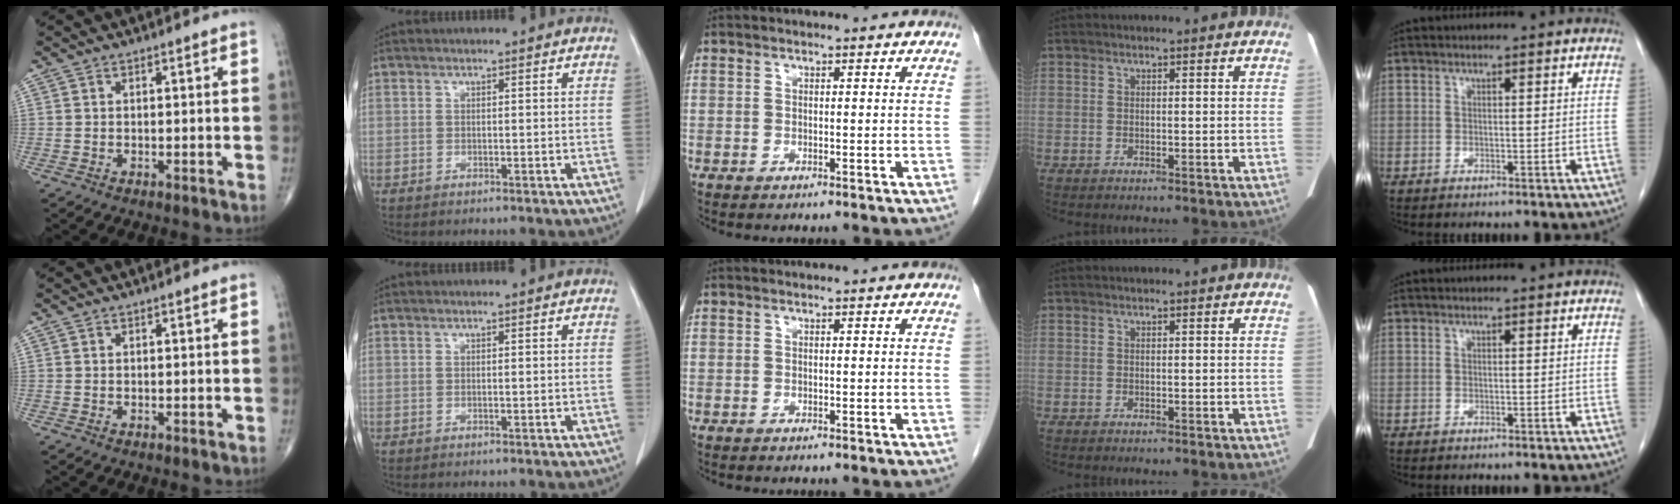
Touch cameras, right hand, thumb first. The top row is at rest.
{}